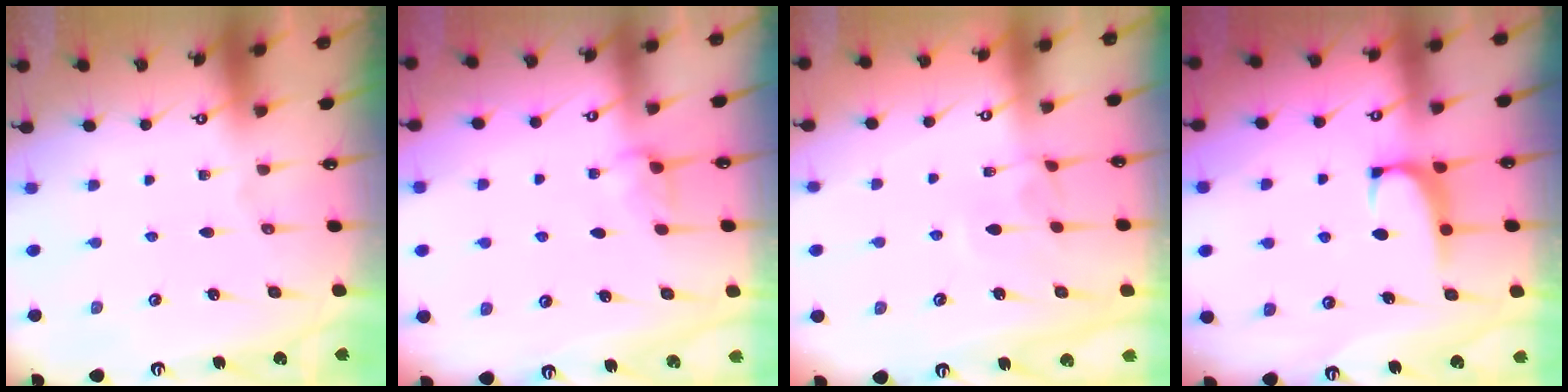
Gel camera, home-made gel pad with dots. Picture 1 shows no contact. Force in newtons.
{"total": 2.8, "press": 2.8, "slide": 0.4}
{"total": 3.0, "press": 3.0, "slide": 0.3}
{"total": 0.9, "press": 0.6, "slide": 0.6}